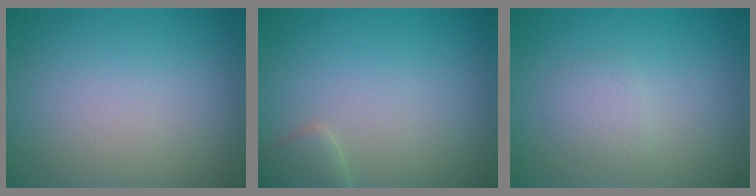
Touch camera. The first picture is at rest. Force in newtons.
{"total": 1.7, "press": 1.7, "slide": 0.1}
{"total": 1.4, "press": 1.4, "slide": 0.0}